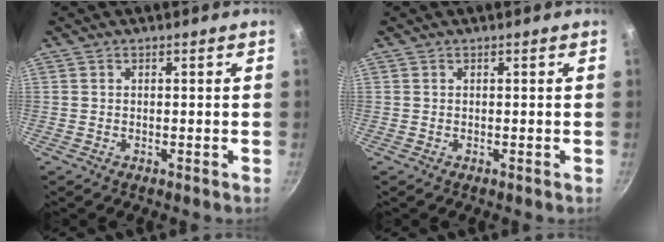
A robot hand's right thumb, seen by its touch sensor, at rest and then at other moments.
{"total": 0.0}